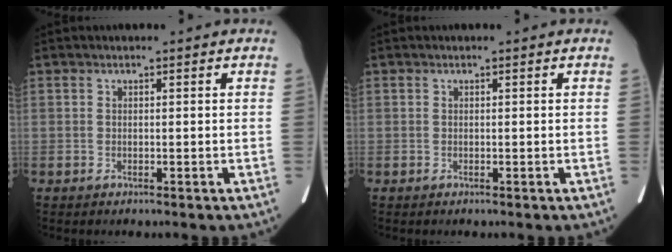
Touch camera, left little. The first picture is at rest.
{"total": 0.0}